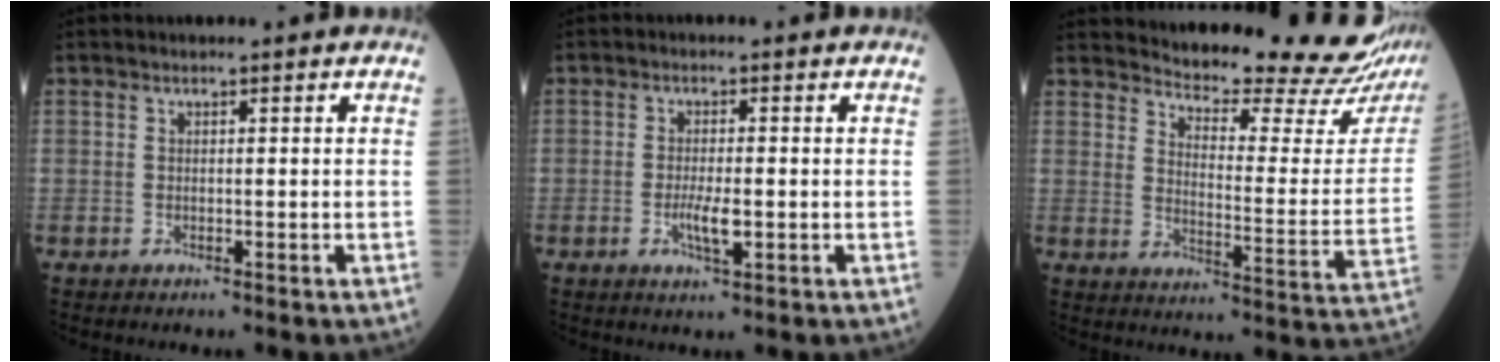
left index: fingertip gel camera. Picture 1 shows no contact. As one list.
[{"total": 3.4, "force": [-0.8, 0.8, 3.2], "torque": [-0.066, -0.002, -0.013]}, {"total": 21.5, "force": [20.2, 1.0, 7.3], "torque": [-0.104, -0.111, 0.242]}]